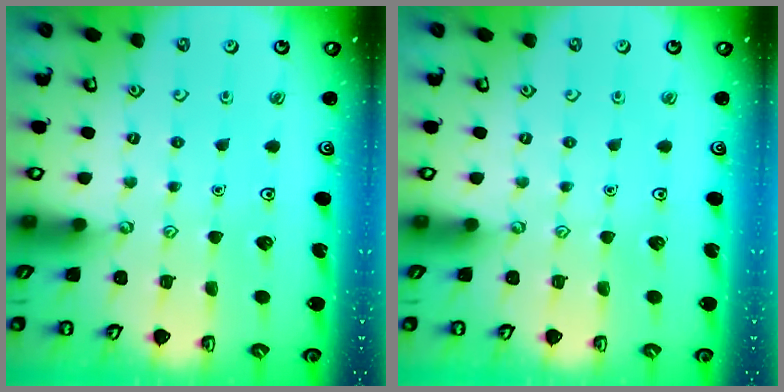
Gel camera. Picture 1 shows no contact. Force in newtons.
{"total": 0.0}